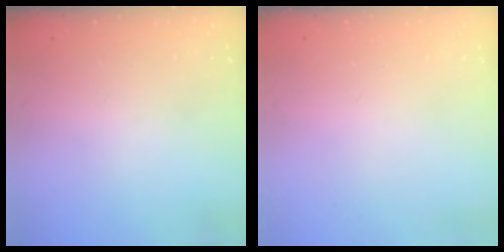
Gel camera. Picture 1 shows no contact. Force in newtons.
{"total": 0.0}